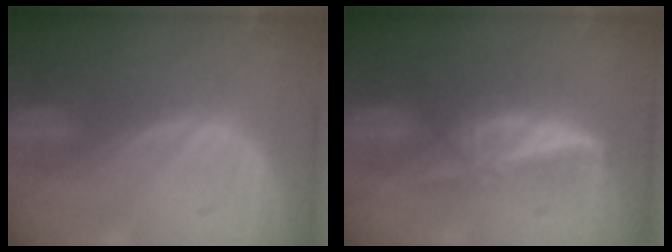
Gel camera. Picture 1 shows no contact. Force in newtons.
{"total": 6.0, "press": 5.6, "slide": 2.3}